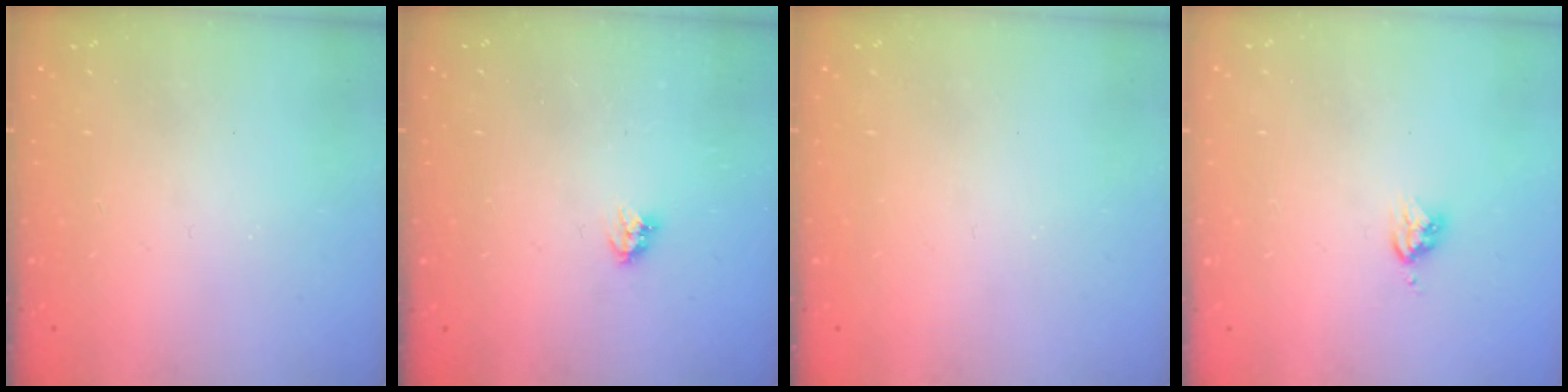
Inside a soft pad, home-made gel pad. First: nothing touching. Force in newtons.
{"total": 3.5, "press": 3.4, "slide": 0.5}
{"total": 0.0}
{"total": 3.7, "press": 3.7, "slide": 0.5}